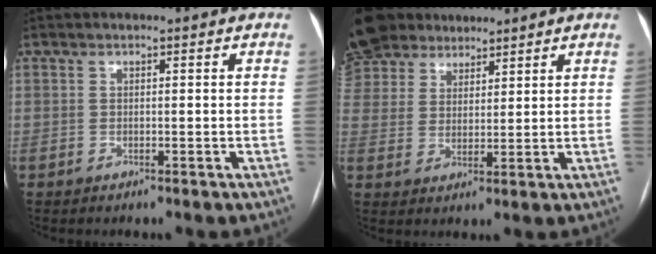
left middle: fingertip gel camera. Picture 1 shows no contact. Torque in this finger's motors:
{"motor_torque": [0.39, -0.32, 1.05, 0.21]}